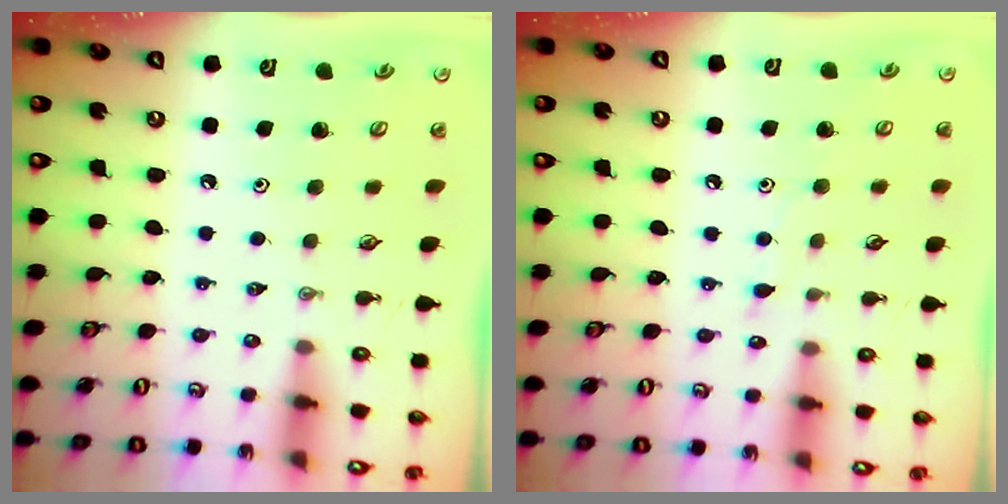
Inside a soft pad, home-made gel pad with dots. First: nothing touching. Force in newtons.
{"total": 5.1, "press": 5.0, "slide": 0.6}